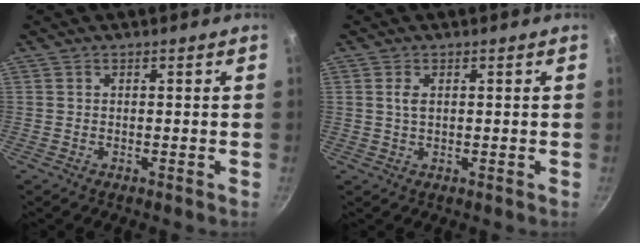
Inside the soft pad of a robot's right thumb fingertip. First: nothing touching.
{"total": 2.2, "force": [0.6, 1.2, 1.7], "torque": [-0.032, -0.003, 0.012]}